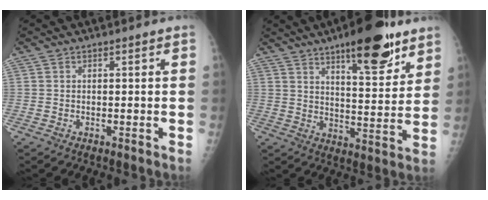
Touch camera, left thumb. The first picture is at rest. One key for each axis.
{"total": 18.6, "fx": 11.8, "fy": 5.6, "fz": 13.2, "tx": -0.156, "ty": -0.067, "tz": 0.181}